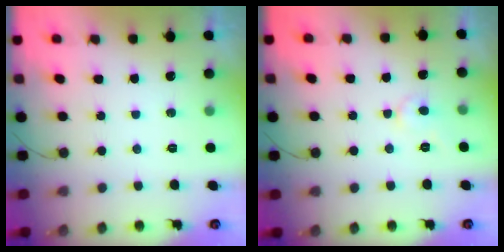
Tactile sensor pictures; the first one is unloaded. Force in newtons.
{"total": 4.0, "press": 3.9, "slide": 0.3}